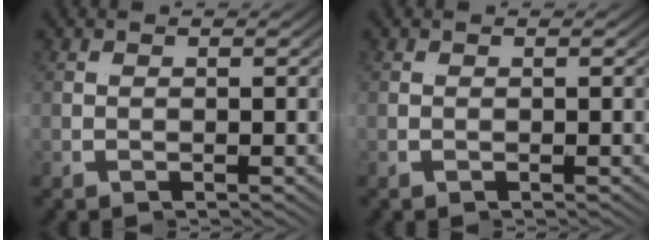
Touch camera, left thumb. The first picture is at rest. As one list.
[{"total": 0.0}]